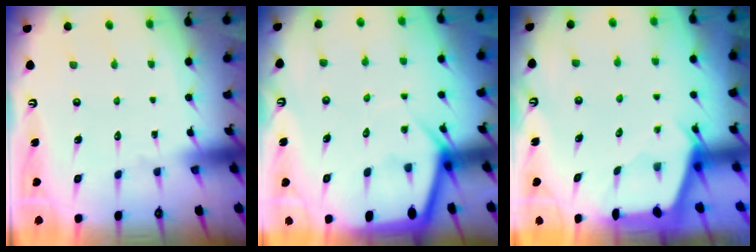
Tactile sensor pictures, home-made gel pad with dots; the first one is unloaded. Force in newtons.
{"total": 6.0, "press": 5.9, "slide": 0.5}
{"total": 2.4, "press": 2.4, "slide": 0.3}